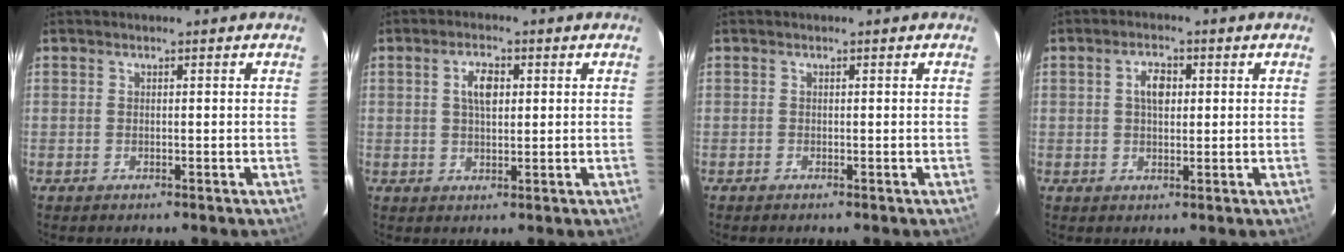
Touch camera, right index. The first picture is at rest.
{"total": 4.4, "force": [1.1, 2.1, 3.6], "torque": [-0.065, 0.009, 0.022]}
{"total": 0.0}
{"total": 3.9, "force": [0.8, 2.3, 3.0], "torque": [-0.052, 0.011, 0.015]}